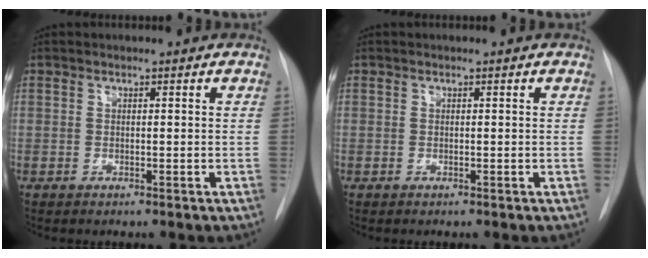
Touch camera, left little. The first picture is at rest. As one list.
[{"total": 0.0}]